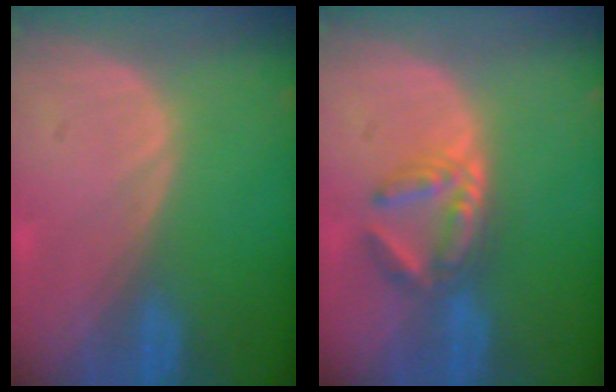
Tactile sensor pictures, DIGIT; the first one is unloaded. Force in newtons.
{"total": 5.8, "press": 5.0, "slide": 2.8}